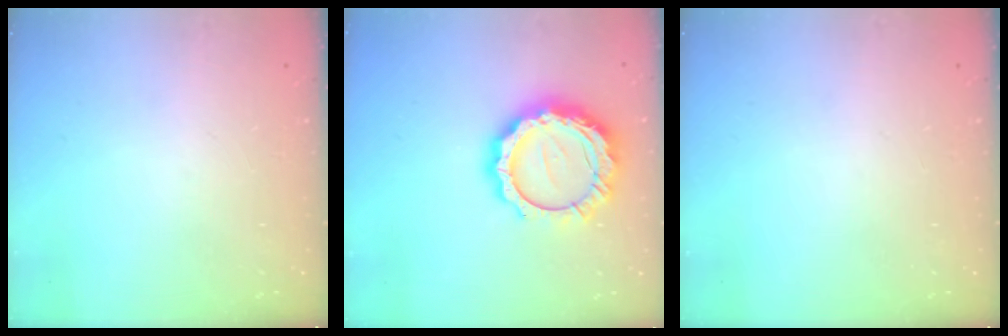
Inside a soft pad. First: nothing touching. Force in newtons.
{"total": 16.8, "press": 16.8, "slide": 1.2}
{"total": 0.0}